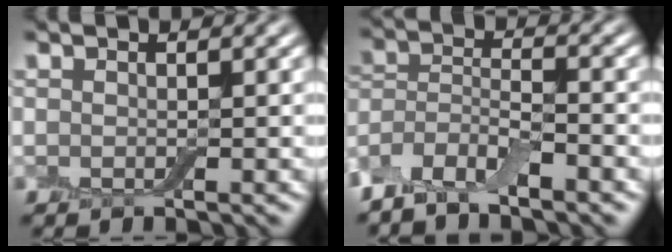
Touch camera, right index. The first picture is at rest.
{"total": 4.5, "force": [-3.8, 1.2, 2.1], "torque": [-0.044, 0.001, -0.080]}